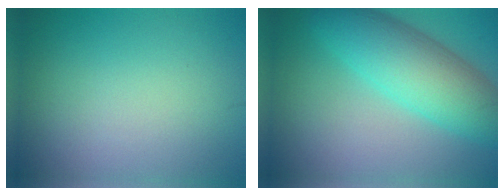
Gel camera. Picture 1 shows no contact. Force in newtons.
{"total": 7.8, "press": 7.8, "slide": 0.2}